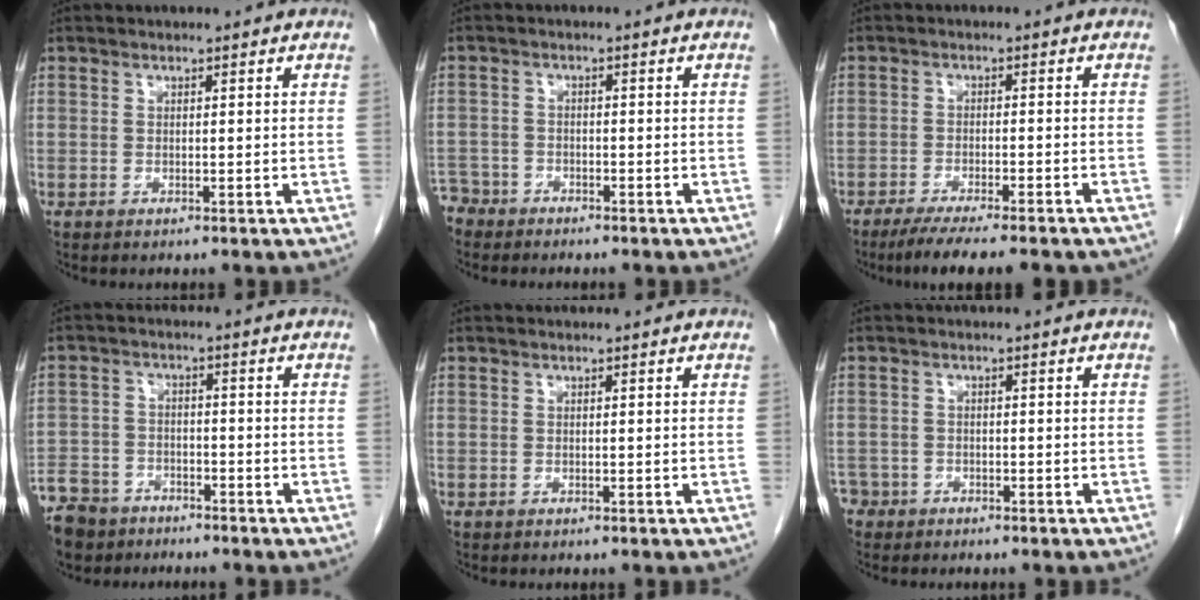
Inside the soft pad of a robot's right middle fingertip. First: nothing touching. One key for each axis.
{"total": 4.4, "fx": -3.9, "fy": 2.1, "fz": -0.2, "tx": 0.001, "ty": 0.000, "tz": -0.077}
{"total": 10.6, "fx": -8.8, "fy": 0.9, "fz": 5.9, "tx": -0.074, "ty": -0.018, "tz": -0.129}
{"total": 11.8, "fx": -8.8, "fy": 7.1, "fz": 3.3, "tx": -0.100, "ty": -0.004, "tz": -0.146}
{"total": 0.0}
{"total": 3.1, "fx": -2.4, "fy": 2.0, "fz": -0.2, "tx": -0.003, "ty": 0.006, "tz": -0.046}